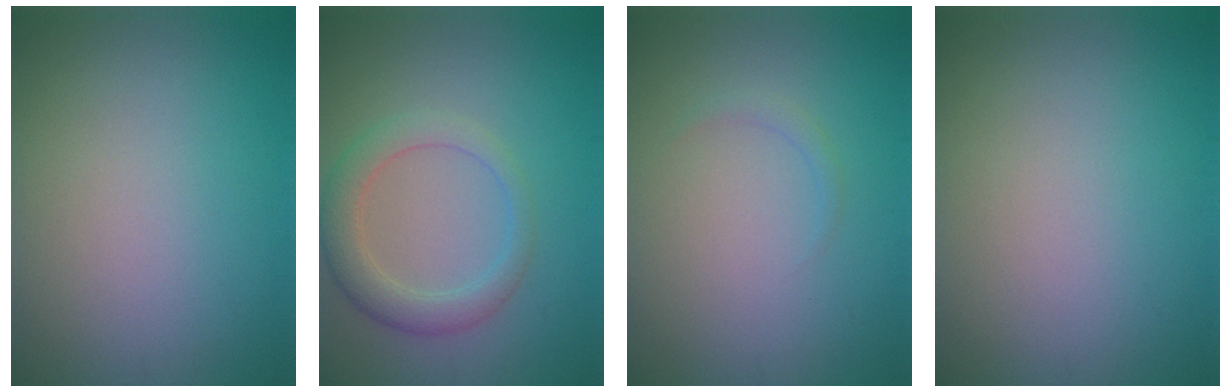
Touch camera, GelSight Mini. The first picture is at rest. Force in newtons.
{"total": 3.5, "press": 3.5, "slide": 0.3}
{"total": 0.8, "press": 0.8, "slide": 0.1}
{"total": 0.0}